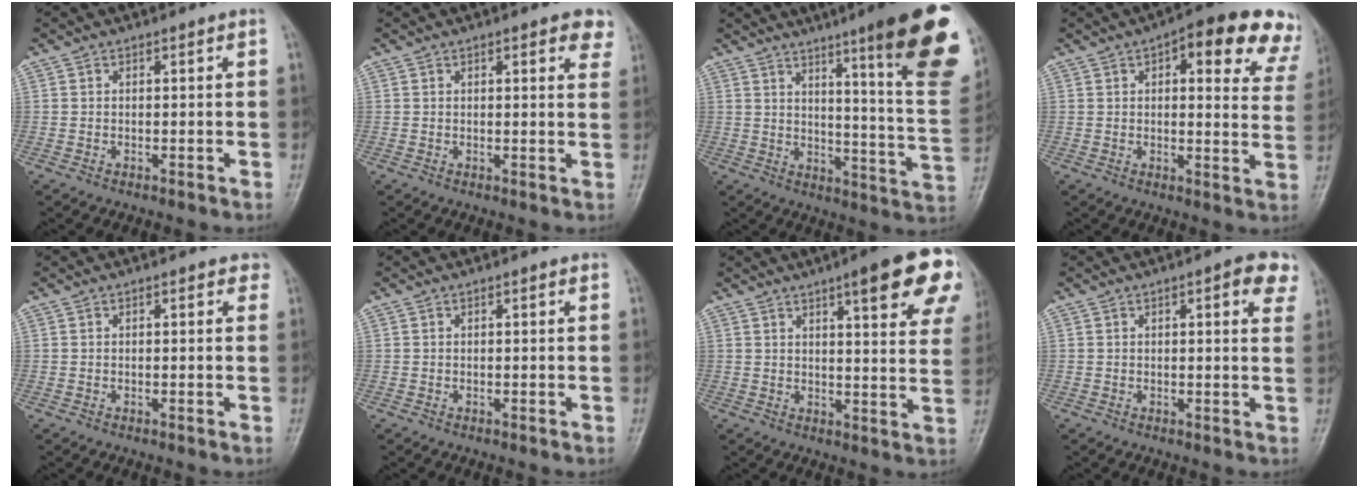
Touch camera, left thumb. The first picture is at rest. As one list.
[{"total": 5.1, "force": [2.8, 1.7, 3.9], "torque": [-0.028, -0.007, 0.027]}, {"total": 23.3, "force": [12.9, 2.7, 19.1], "torque": [-0.225, -0.066, 0.169]}, {"total": 17.5, "force": [9.8, 6.7, 12.8], "torque": [-0.117, -0.019, 0.099]}, {"total": 2.2, "force": [1.1, 1.0, 1.7], "torque": [-0.012, 0.001, 0.008]}, {"total": 1.0, "force": [0.5, 0.2, 0.8], "torque": [-0.013, 0.001, 0.004]}, {"total": 17.3, "force": [9.1, 3.8, 14.2], "torque": [-0.158, -0.028, 0.108]}, {"total": 6.4, "force": [2.8, 1.8, 5.4], "torque": [-0.049, -0.004, 0.027]}]